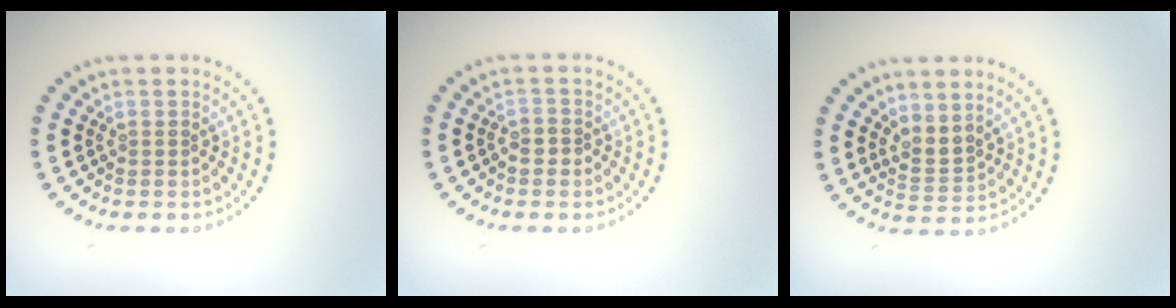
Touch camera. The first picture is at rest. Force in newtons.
{"total": 1.3, "press": 1.2, "slide": 0.5}
{"total": 2.0, "press": 1.6, "slide": 1.3}